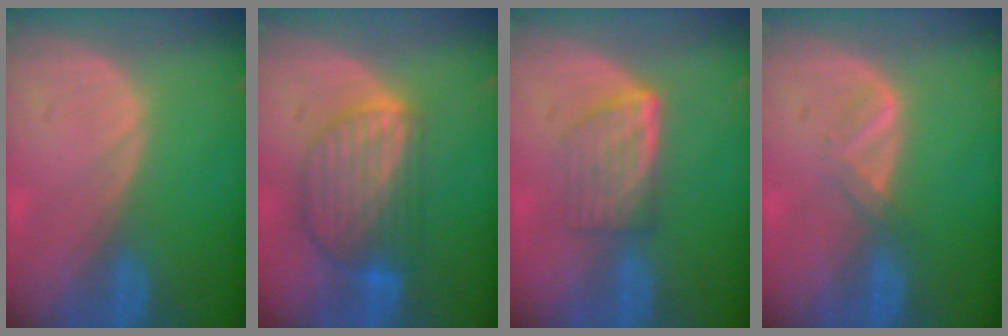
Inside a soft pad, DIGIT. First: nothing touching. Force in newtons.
{"total": 8.8, "press": 7.7, "slide": 4.2}
{"total": 5.8, "press": 5.2, "slide": 2.4}
{"total": 2.1, "press": 2.1, "slide": 0.2}